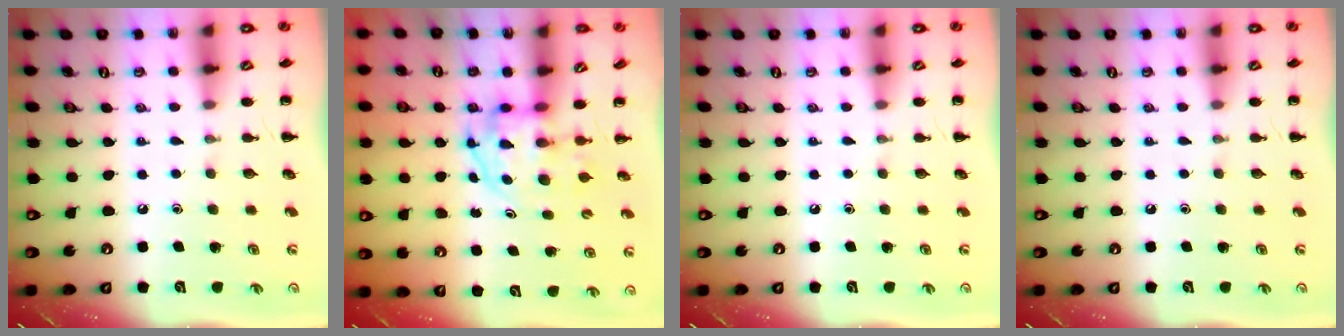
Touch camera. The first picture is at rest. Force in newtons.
{"total": 3.4, "press": 3.4, "slide": 0.4}
{"total": 0.0}
{"total": 0.0}